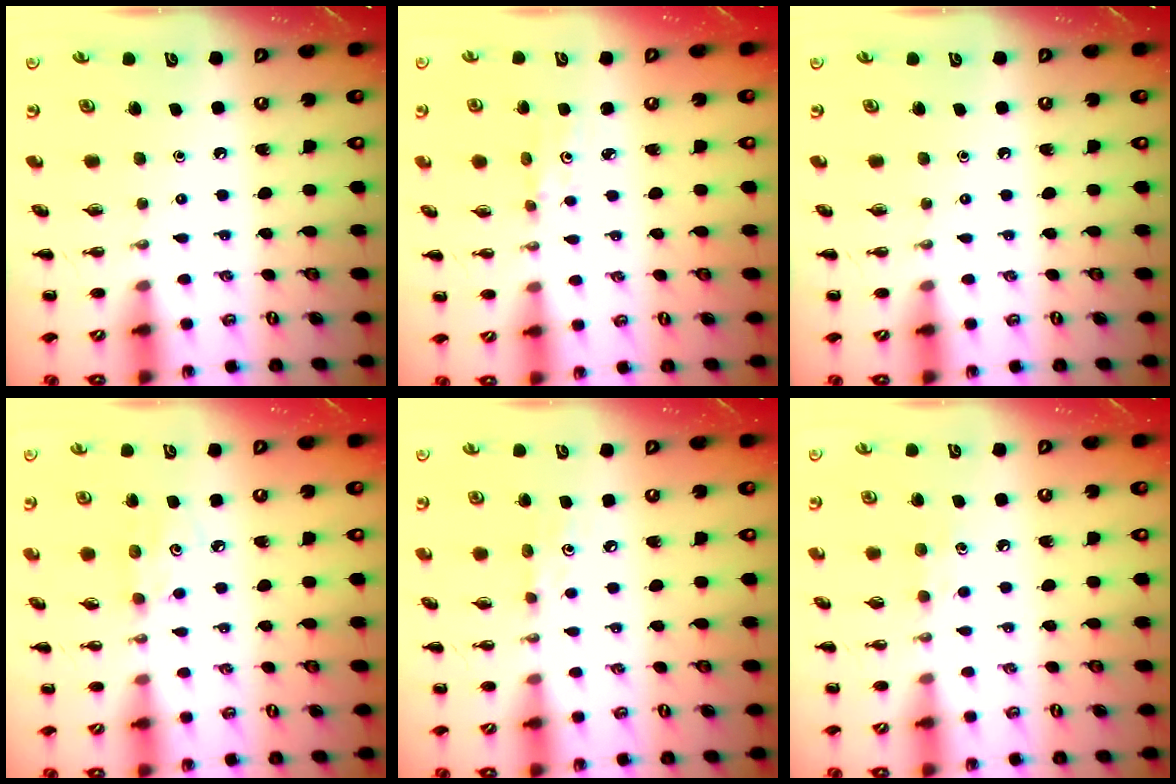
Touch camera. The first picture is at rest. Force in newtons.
{"total": 2.7, "press": 2.6, "slide": 0.8}
{"total": 0.0}
{"total": 5.0, "press": 4.9, "slide": 1.1}
{"total": 4.3, "press": 4.0, "slide": 1.4}
{"total": 5.0, "press": 4.8, "slide": 1.5}